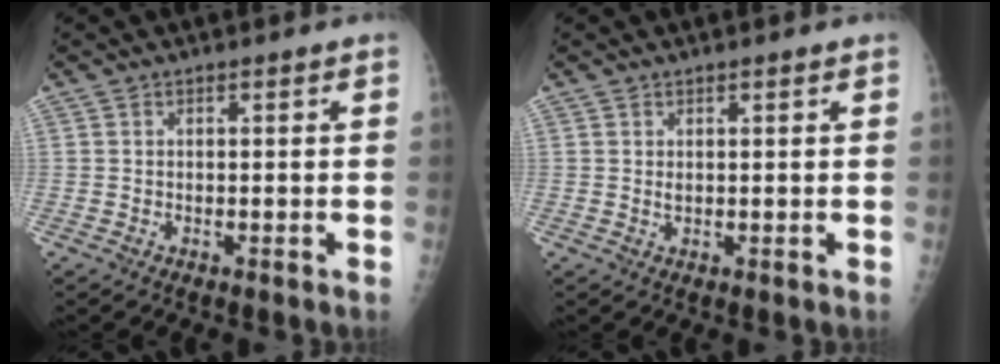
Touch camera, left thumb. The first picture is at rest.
{"total": 1.2, "force": [0.7, 0.5, 0.9], "torque": [-0.014, -0.002, 0.013]}